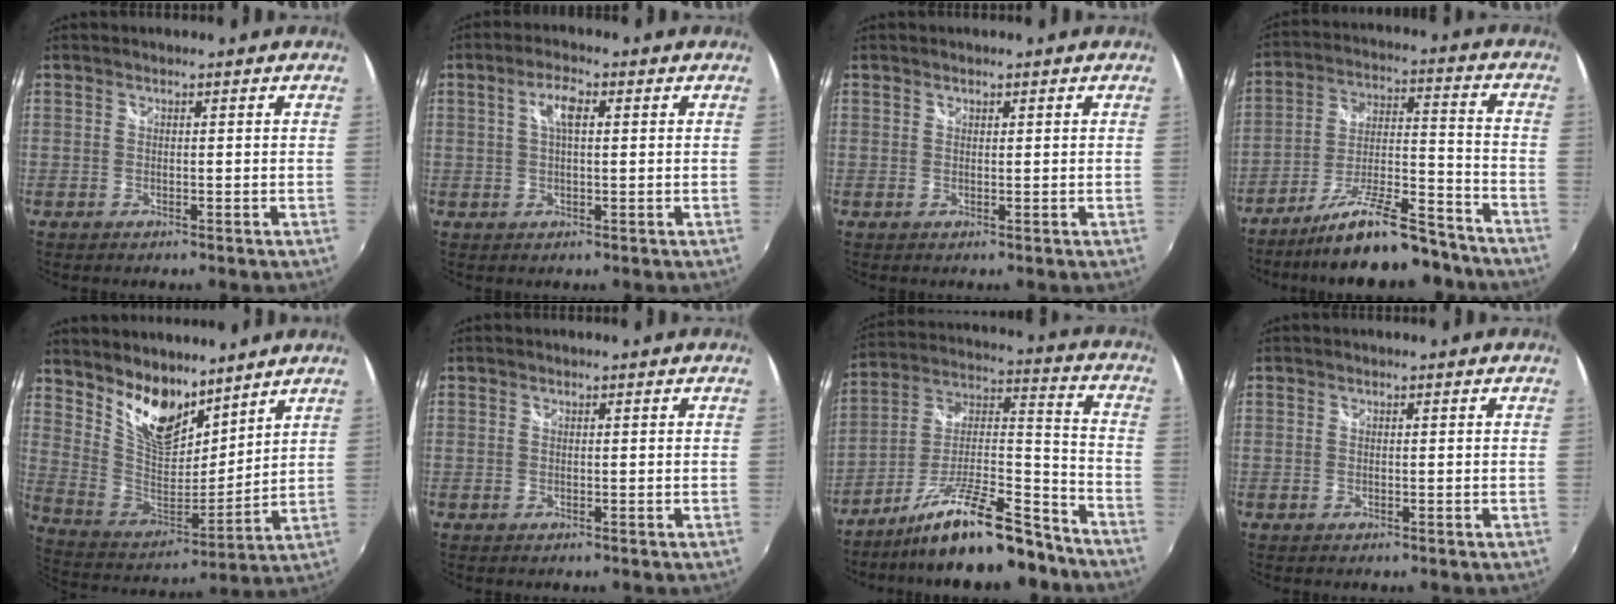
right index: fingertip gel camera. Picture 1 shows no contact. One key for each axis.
{"total": 4.0, "fx": 1.1, "fy": 1.4, "fz": 3.7, "tx": -0.068, "ty": 0.009, "tz": 0.018}
{"total": 0.5, "fx": 0.4, "fy": 0.3, "fz": 0.2, "tx": -0.002, "ty": 0.001, "tz": 0.006}
{"total": 17.6, "fx": -14.7, "fy": 3.7, "fz": 9.1, "tx": -0.162, "ty": 0.001, "tz": -0.227}
{"total": 14.3, "fx": 10.4, "fy": 6.6, "fz": 7.3, "tx": -0.143, "ty": 0.000, "tz": 0.202}
{"total": 0.0}
{"total": 19.3, "fx": -14.5, "fy": 4.4, "fz": 12.0, "tx": -0.206, "ty": 0.005, "tz": -0.233}
{"total": 0.0}